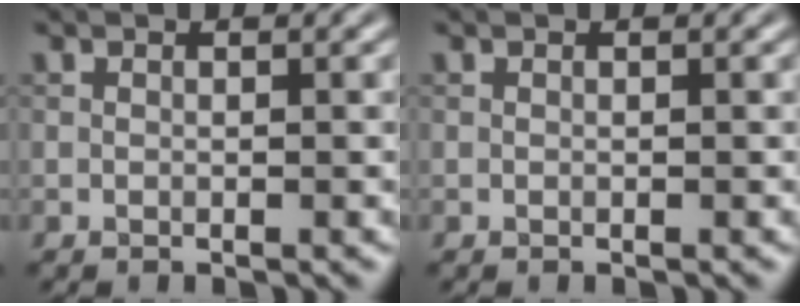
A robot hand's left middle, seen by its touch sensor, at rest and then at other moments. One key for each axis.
{"total": 0.0}